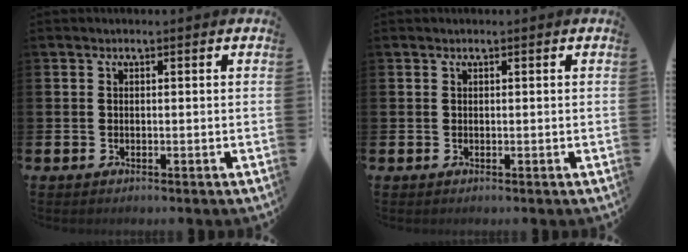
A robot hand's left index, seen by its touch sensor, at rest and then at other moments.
{"total": 0.0}